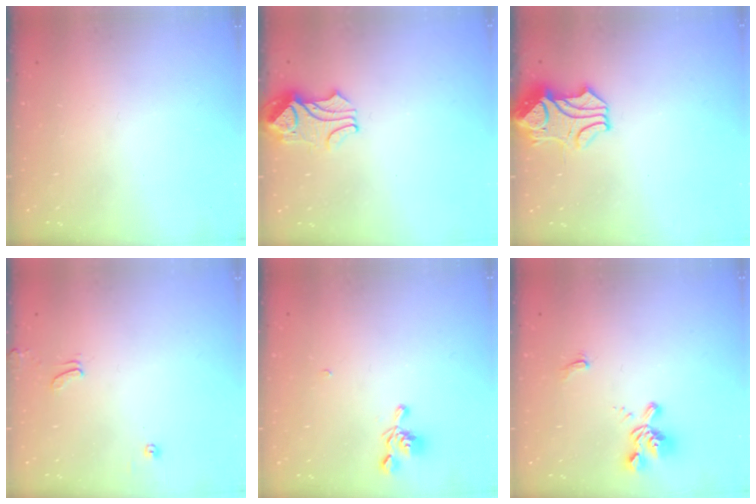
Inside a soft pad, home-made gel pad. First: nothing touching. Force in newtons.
{"total": 2.3, "press": 2.3, "slide": 0.6}
{"total": 1.6, "press": 1.4, "slide": 0.9}
{"total": 1.3, "press": 1.2, "slide": 0.4}
{"total": 5.3, "press": 5.3, "slide": 0.2}
{"total": 1.6, "press": 1.1, "slide": 1.2}